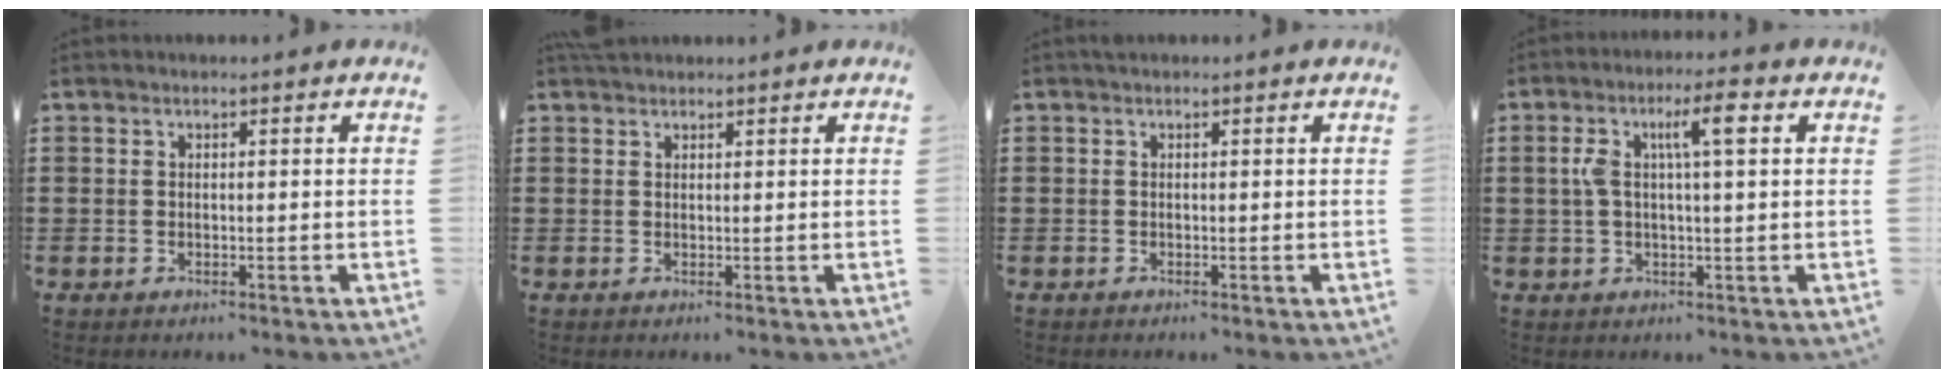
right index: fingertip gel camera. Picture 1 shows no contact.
{"total": 1.2, "force": [1.1, 0.5, -0.2], "torque": [0.002, 0.001, 0.022]}
{"total": 0.0}
{"total": 6.4, "force": [1.6, 1.3, 6.1], "torque": [-0.122, 0.006, 0.022]}